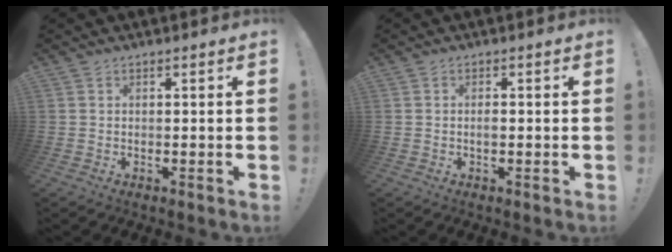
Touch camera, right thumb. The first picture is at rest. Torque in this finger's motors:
{"motor_torque": [0.42, 0.37, 0.16, -0.02, -0.05]}